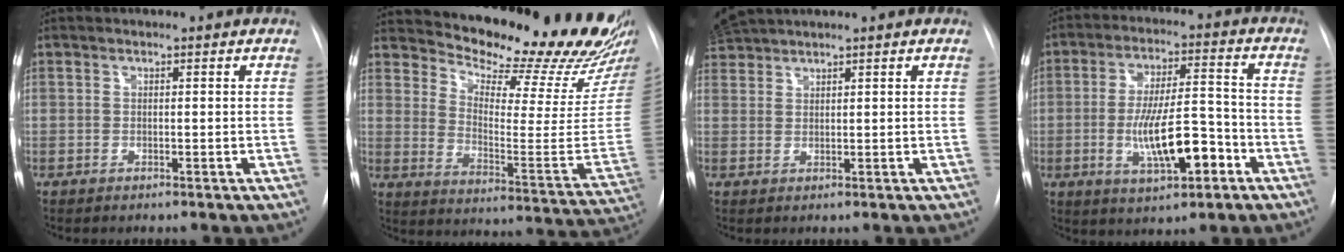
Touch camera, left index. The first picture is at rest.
{"total": 24.2, "force": [22.7, 1.7, 8.3], "torque": [-0.124, -0.128, 0.287]}
{"total": 3.8, "force": [3.7, -0.4, 0.7], "torque": [-0.021, 0.028, 0.078]}
{"total": 11.9, "force": [-3.9, 3.5, 10.7], "torque": [-0.192, 0.010, -0.060]}